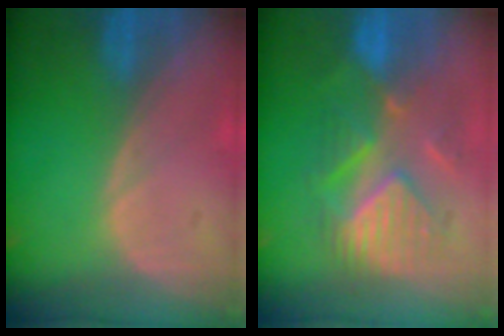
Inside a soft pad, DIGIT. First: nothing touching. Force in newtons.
{"total": 9.4, "press": 9.3, "slide": 1.6}